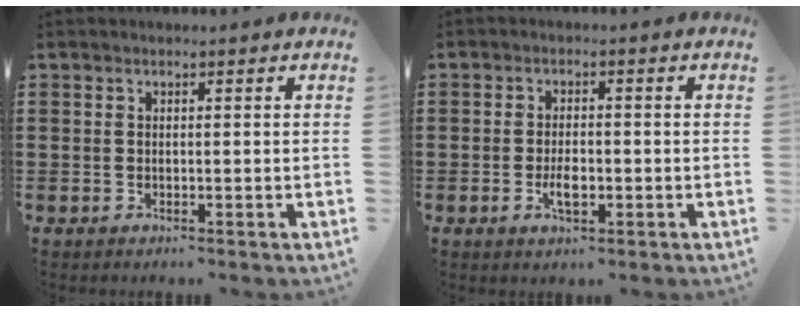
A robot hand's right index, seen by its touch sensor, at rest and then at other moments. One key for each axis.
{"total": 3.2, "fx": -0.9, "fy": 1.3, "fz": 2.8, "tx": -0.058, "ty": -0.001, "tz": -0.017}